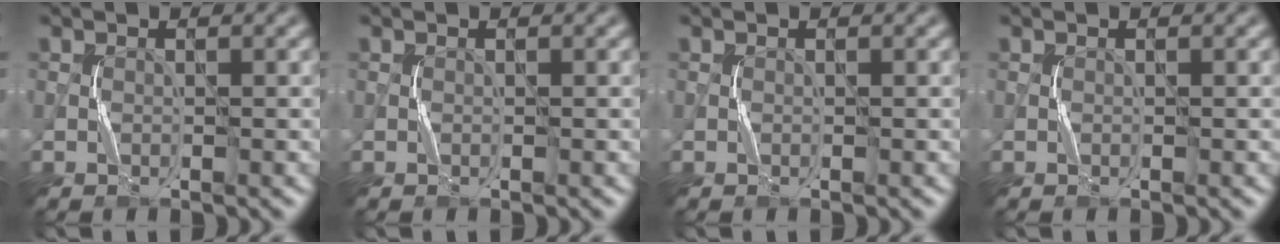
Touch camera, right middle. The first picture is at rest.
{"total": 0.0}
{"total": 0.0}
{"total": 0.0}